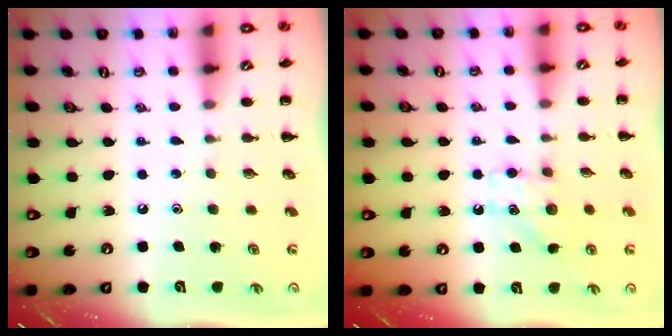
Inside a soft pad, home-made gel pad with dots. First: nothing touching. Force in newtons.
{"total": 6.8, "press": 6.8, "slide": 1.0}